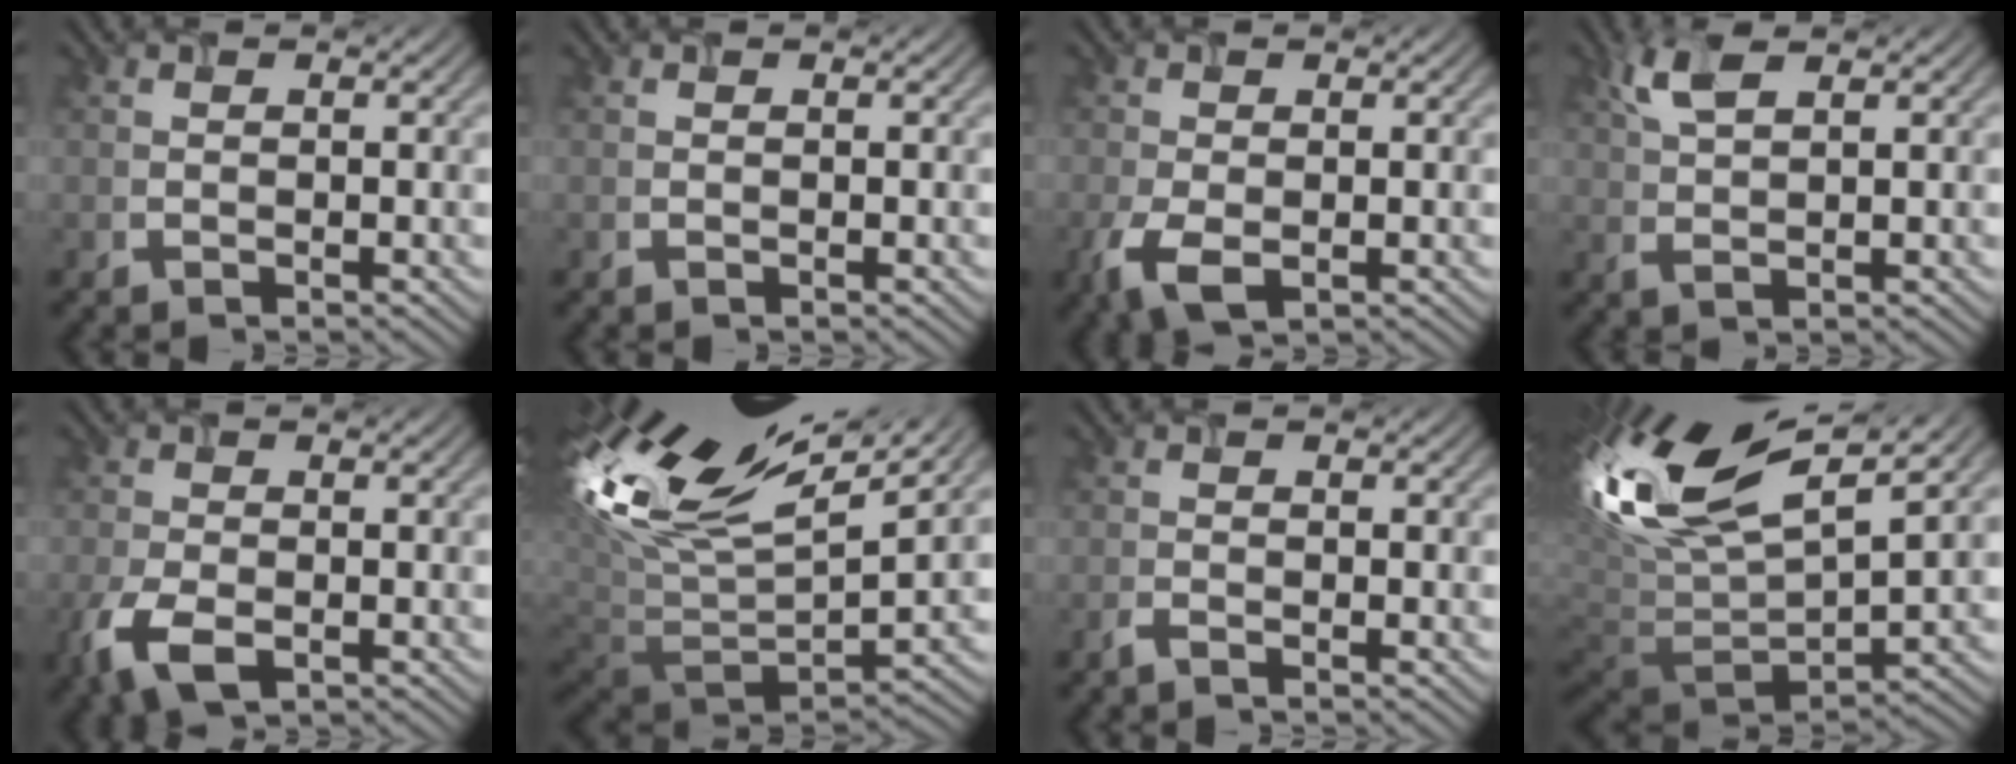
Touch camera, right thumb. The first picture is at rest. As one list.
[{"total": 0.0}, {"total": 4.5, "force": [-1.7, 2.6, 3.3], "torque": [-0.086, -0.015, -0.031]}, {"total": 4.0, "force": [2.1, 1.2, 3.2], "torque": [-0.082, 0.005, 0.045]}, {"total": 6.0, "force": [-2.7, 3.3, 4.2], "torque": [-0.105, -0.017, -0.056]}, {"total": 16.0, "force": [7.7, 6.8, 12.3], "torque": [-0.303, 0.021, 0.147]}, {"total": 1.0, "force": [-0.8, 0.1, 0.7], "torque": [-0.016, 0.001, -0.020]}, {"total": 15.3, "force": [6.0, 7.0, 12.2], "torque": [-0.293, 0.016, 0.107]}]